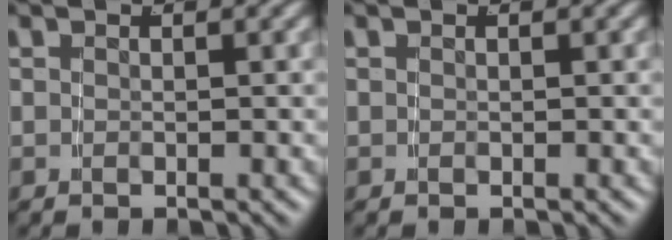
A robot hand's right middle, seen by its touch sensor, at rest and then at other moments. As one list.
[{"total": 0.0}]